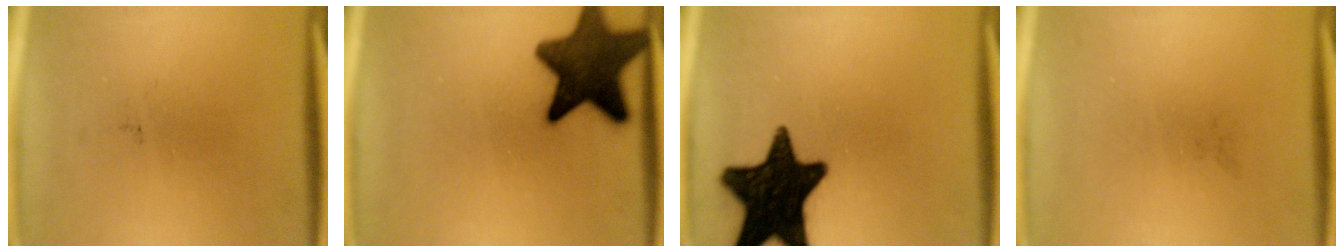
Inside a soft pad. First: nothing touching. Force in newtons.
{"total": 14.1}
{"total": 18.4}
{"total": 0.0}